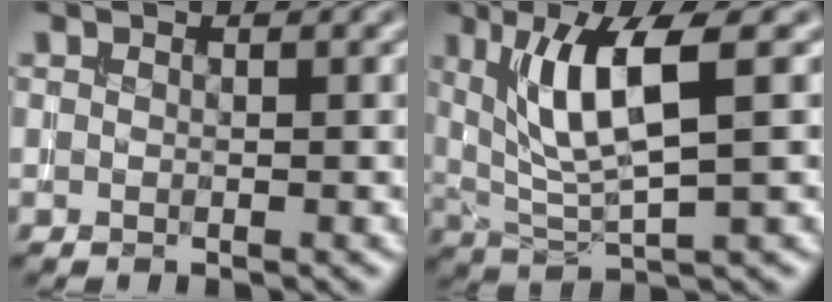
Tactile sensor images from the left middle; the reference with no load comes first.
{"total": 7.2, "force": [2.3, 1.8, 6.6], "torque": [-0.124, -0.003, 0.046]}